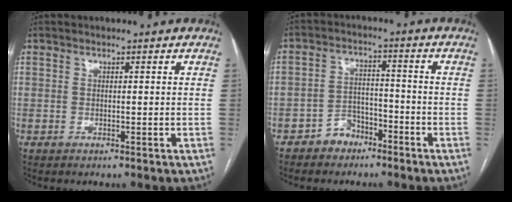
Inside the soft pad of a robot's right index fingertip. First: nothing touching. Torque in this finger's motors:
{"motor_torque": [-0.23, 0.00, -0.58, -0.21]}